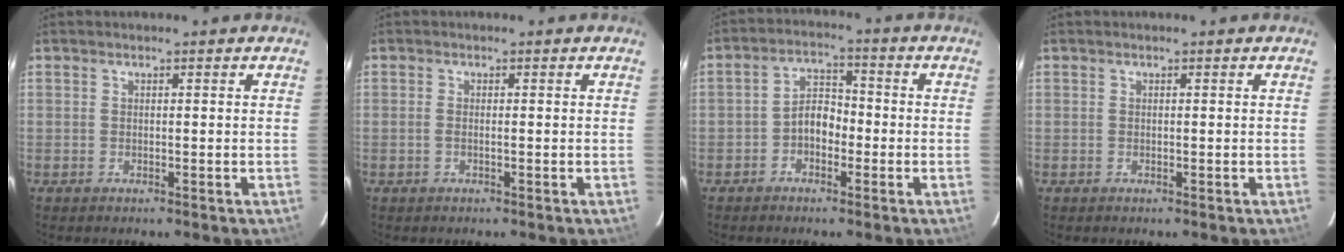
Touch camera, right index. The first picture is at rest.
{"total": 1.0, "force": [-0.2, 0.2, 0.9], "torque": [-0.021, 0.000, -0.006]}
{"total": 4.7, "force": [-2.0, 3.3, 2.8], "torque": [-0.052, 0.018, -0.036]}
{"total": 0.0}